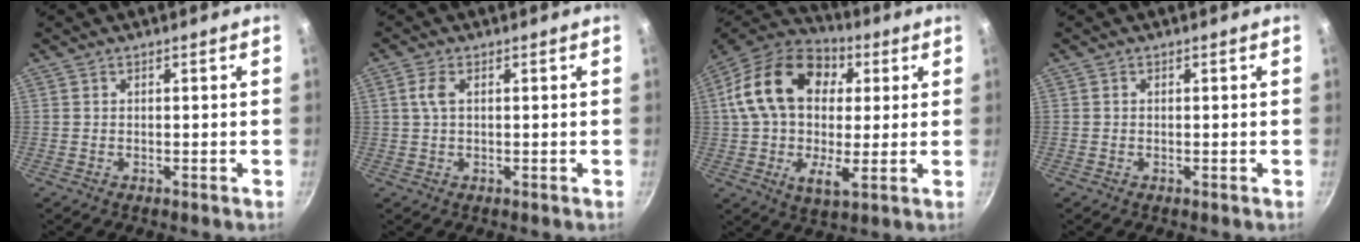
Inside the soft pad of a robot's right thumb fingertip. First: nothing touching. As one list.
[{"total": 2.8, "force": [0.7, 1.5, 2.4], "torque": [-0.052, 0.006, 0.013]}, {"total": 21.8, "force": [5.1, 13.9, 16.0], "torque": [-0.262, 0.009, 0.069]}, {"total": 0.0}]